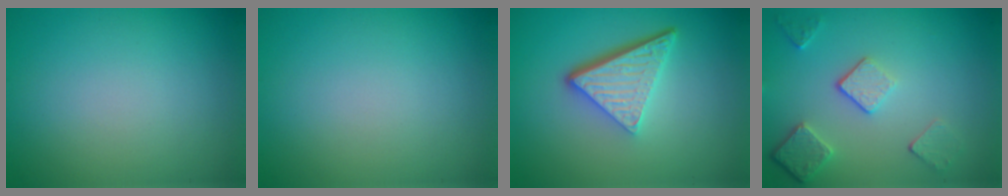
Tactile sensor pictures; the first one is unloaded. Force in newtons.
{"total": 0.0}
{"total": 5.3, "press": 3.6, "slide": 3.8}
{"total": 3.6, "press": 2.9, "slide": 2.2}